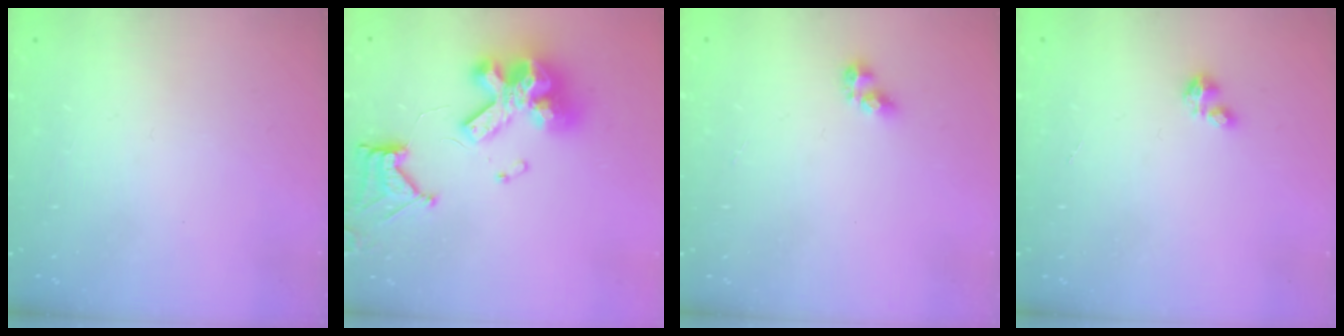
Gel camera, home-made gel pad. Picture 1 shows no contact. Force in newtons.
{"total": 17.3, "press": 17.2, "slide": 1.9}
{"total": 5.0, "press": 5.0, "slide": 0.5}
{"total": 1.7, "press": 1.6, "slide": 0.3}